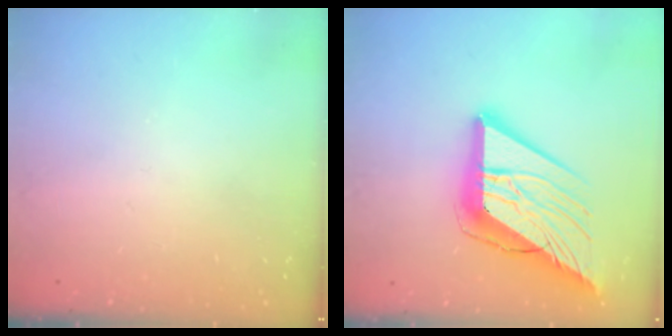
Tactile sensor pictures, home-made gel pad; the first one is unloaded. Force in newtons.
{"total": 21.2, "press": 21.0, "slide": 2.6}